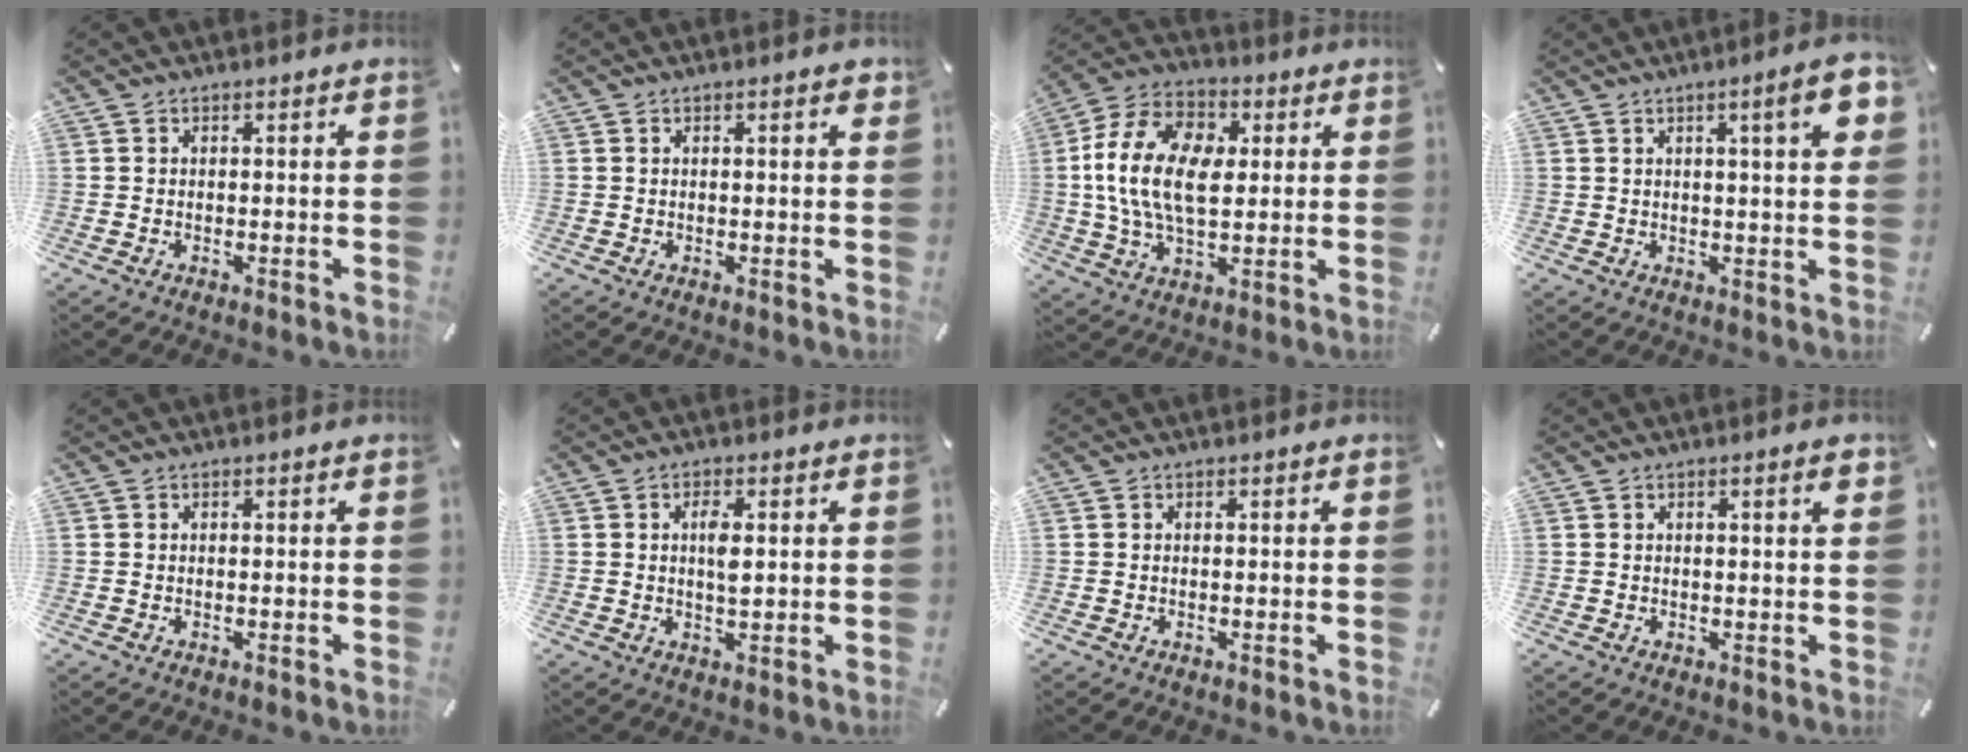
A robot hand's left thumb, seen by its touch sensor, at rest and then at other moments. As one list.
[{"total": 1.5, "force": [0.4, 0.3, 1.4], "torque": [-0.019, -0.001, 0.004]}, {"total": 17.6, "force": [1.5, 11.5, 13.2], "torque": [-0.286, 0.018, 0.028]}, {"total": 9.1, "force": [3.4, 1.4, 8.3], "torque": [-0.118, -0.007, 0.047]}, {"total": 0.0}, {"total": 3.4, "force": [0.4, 1.2, 3.1], "torque": [-0.055, 0.000, 0.003]}, {"total": 0.0}, {"total": 2.5, "force": [0.9, 0.4, 2.3], "torque": [-0.038, 0.000, 0.012]}]